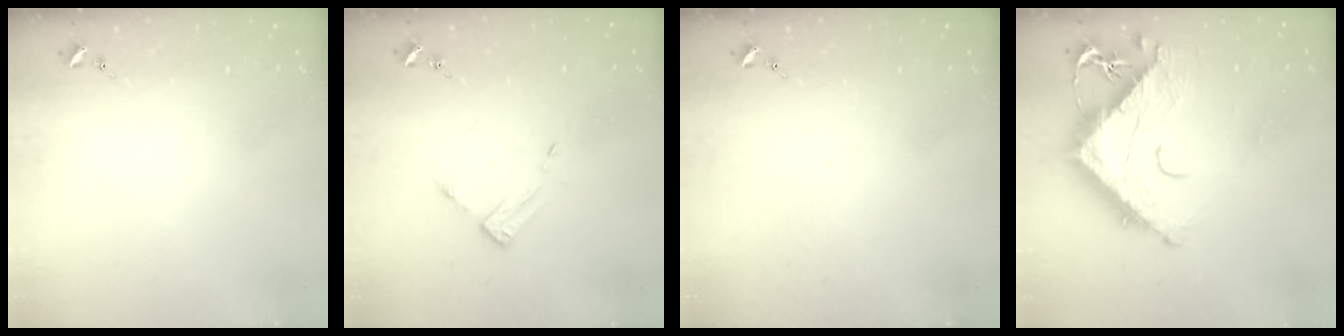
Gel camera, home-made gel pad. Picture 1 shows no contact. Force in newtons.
{"total": 3.1, "press": 3.1, "slide": 0.3}
{"total": 0.0}
{"total": 17.1, "press": 17.0, "slide": 1.9}